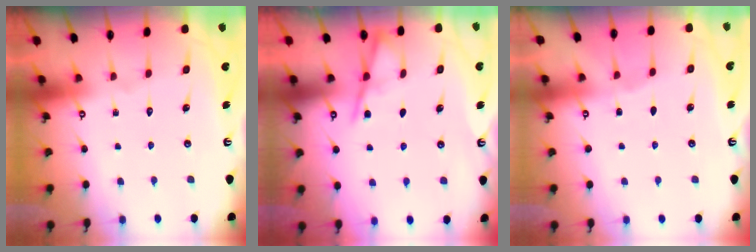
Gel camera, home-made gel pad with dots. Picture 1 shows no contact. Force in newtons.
{"total": 3.8, "press": 3.7, "slide": 0.7}
{"total": 1.9, "press": 1.9, "slide": 0.3}